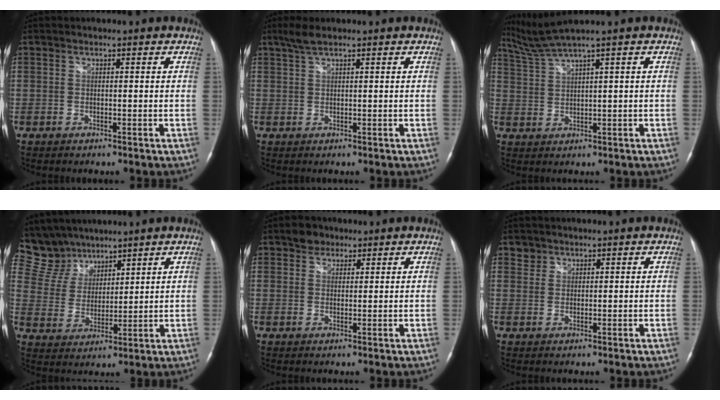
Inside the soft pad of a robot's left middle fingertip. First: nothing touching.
{"total": 2.6, "force": [1.9, 0.3, 1.7], "torque": [-0.044, 0.010, 0.041]}
{"total": 4.5, "force": [3.7, -1.8, 1.9], "torque": [-0.054, 0.000, 0.085]}
{"total": 9.2, "force": [8.2, 4.2, 0.1], "torque": [-0.011, 0.017, 0.173]}
{"total": 2.8, "force": [2.0, 2.0, 0.5], "torque": [-0.011, 0.007, 0.031]}
{"total": 1.7, "force": [1.2, 1.2, -0.3], "torque": [0.015, 0.006, 0.014]}